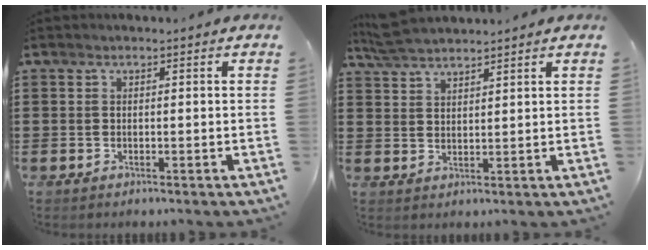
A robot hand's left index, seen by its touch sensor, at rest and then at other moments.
{"total": 4.3, "force": [4.0, 0.5, 1.5], "torque": [-0.042, -0.005, 0.075]}